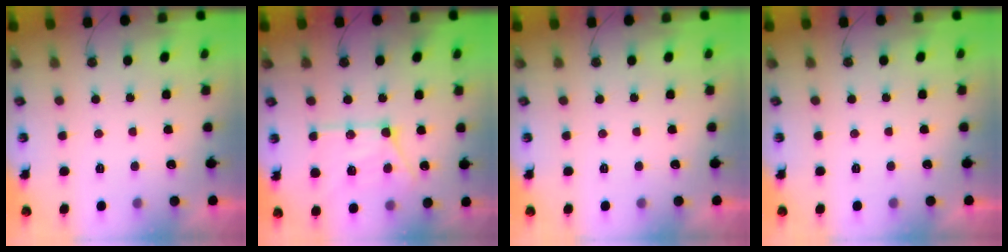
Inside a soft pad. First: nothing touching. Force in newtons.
{"total": 16.1, "press": 16.0, "slide": 1.8}
{"total": 0.0}
{"total": 0.0}